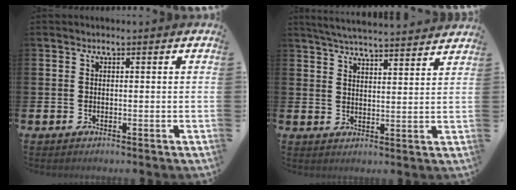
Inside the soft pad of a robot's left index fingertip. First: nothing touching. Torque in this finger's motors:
{"motor_torque": [0.97, -1.17, 0.37, 0.11]}